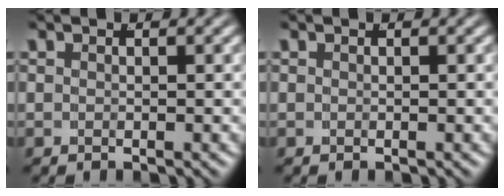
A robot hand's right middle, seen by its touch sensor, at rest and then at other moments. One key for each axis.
{"total": 0.0}